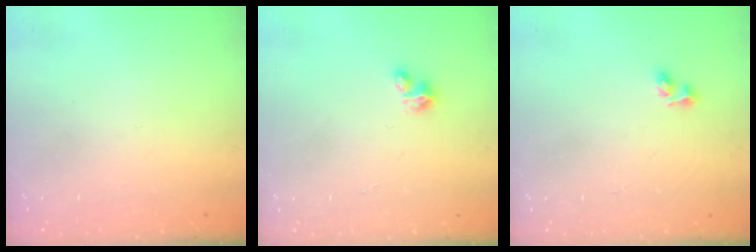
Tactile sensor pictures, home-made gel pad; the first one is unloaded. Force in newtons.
{"total": 3.5, "press": 3.4, "slide": 0.3}
{"total": 4.6, "press": 4.3, "slide": 1.8}